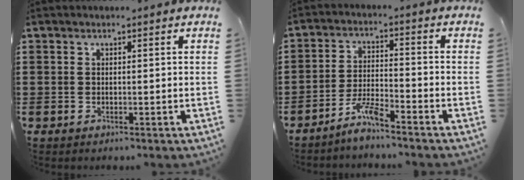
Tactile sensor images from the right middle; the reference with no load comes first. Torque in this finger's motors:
{"motor_torque": [2.14, 0.00, 0.07, 0.07]}